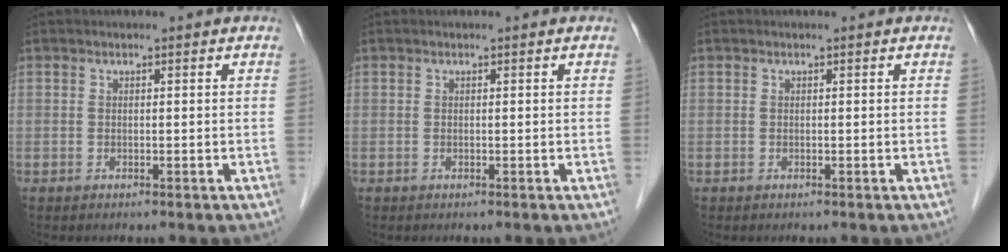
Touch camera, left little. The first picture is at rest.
{"total": 0.0}
{"total": 0.0}